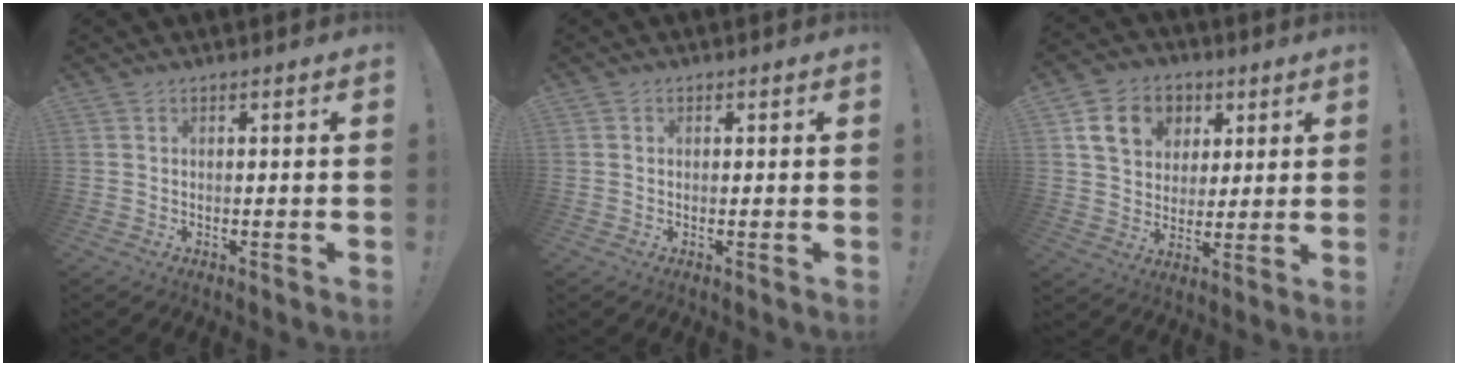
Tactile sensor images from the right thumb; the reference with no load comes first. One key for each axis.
{"total": 0.6, "fx": 0.0, "fy": 0.6, "fz": 0.0, "tx": 0.010, "ty": -0.002, "tz": -0.002}
{"total": 13.7, "fx": 5.5, "fy": 11.1, "fz": 6.1, "tx": -0.078, "ty": -0.019, "tz": 0.110}